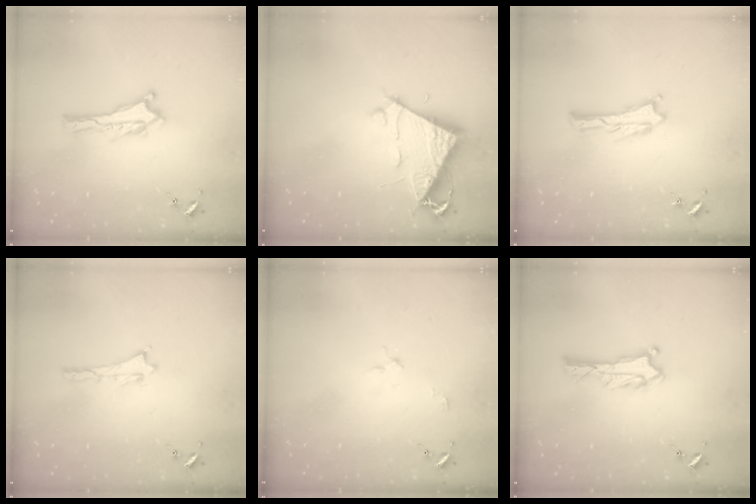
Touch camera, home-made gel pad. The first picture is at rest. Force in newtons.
{"total": 7.0, "press": 7.0, "slide": 0.5}
{"total": 0.0}
{"total": 0.0}
{"total": 2.0, "press": 2.0, "slide": 0.1}
{"total": 0.7, "press": 0.7, "slide": 0.1}